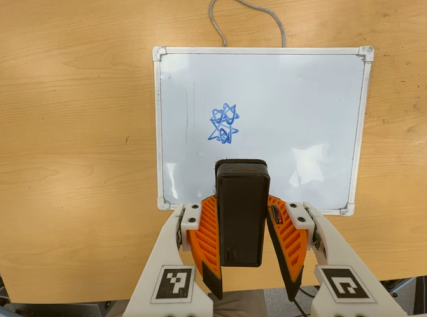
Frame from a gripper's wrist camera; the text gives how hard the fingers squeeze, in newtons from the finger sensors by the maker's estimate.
{"total": 5.6, "left": 4.3, "right": 6.9}